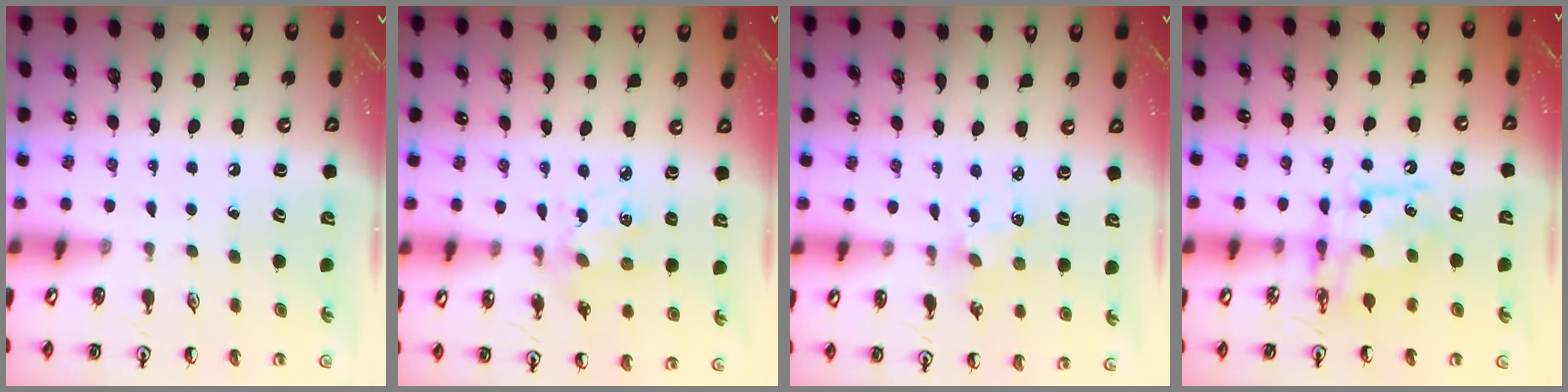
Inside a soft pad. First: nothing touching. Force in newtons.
{"total": 1.9, "press": 1.9, "slide": 0.2}
{"total": 1.6, "press": 1.5, "slide": 0.5}
{"total": 8.7, "press": 8.7, "slide": 0.3}